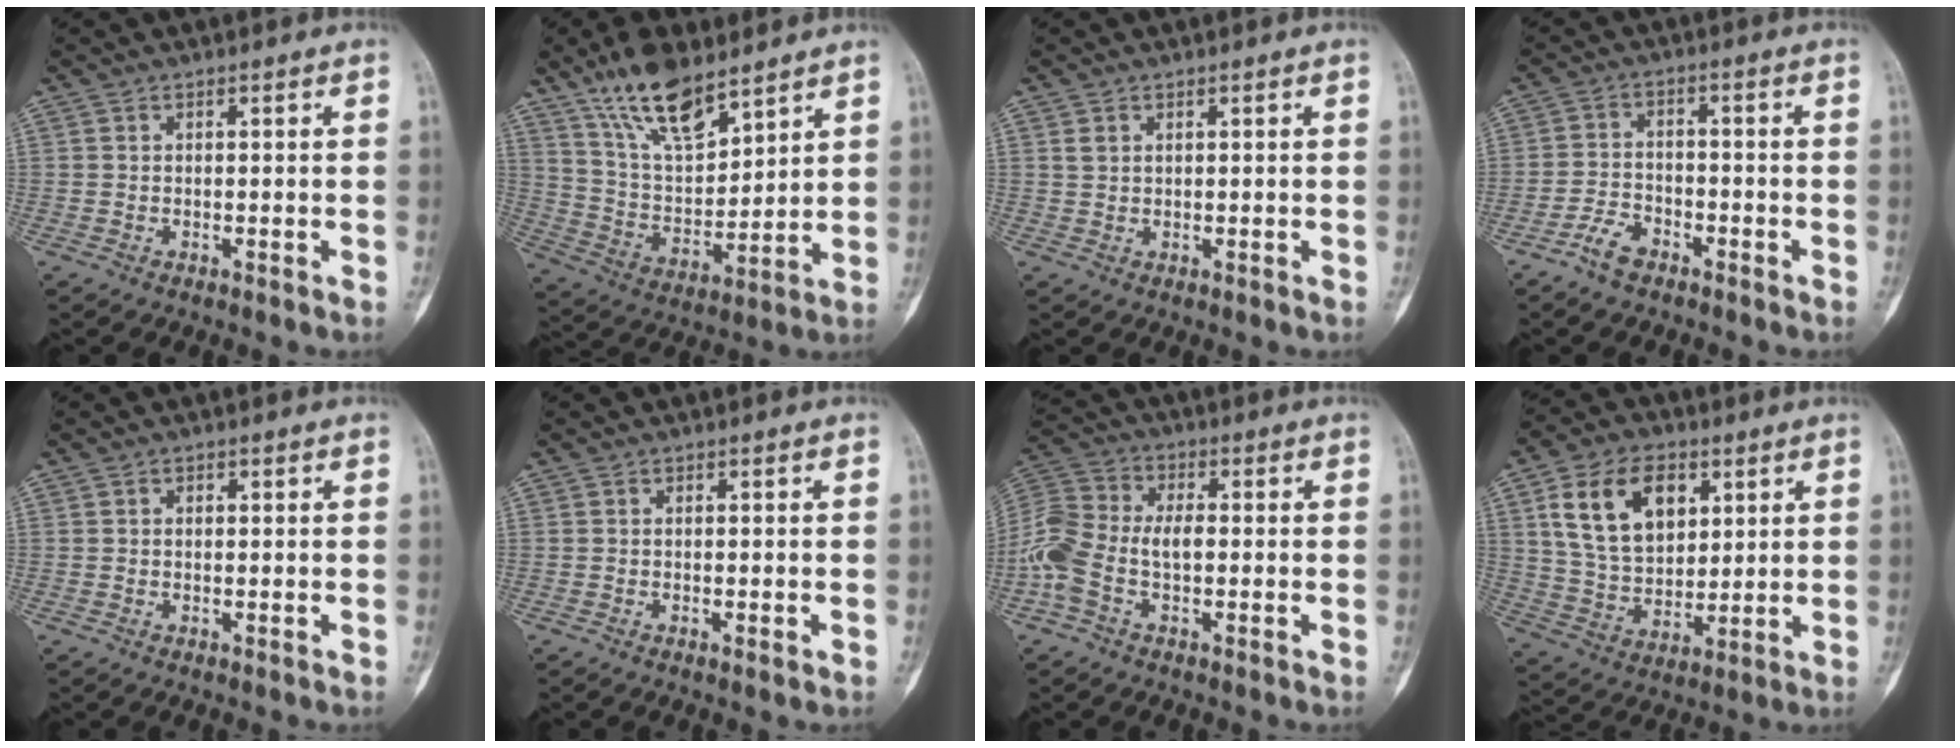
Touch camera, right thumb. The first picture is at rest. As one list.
[{"total": 15.4, "force": [10.8, 5.9, 9.2], "torque": [-0.142, -0.056, 0.212]}, {"total": 1.4, "force": [0.7, 1.0, 0.7], "torque": [-0.010, 0.002, 0.016]}, {"total": 4.7, "force": [-3.5, 2.4, 2.2], "torque": [-0.041, 0.021, -0.066]}, {"total": 0.7, "force": [0.1, 0.6, 0.4], "torque": [-0.005, 0.001, 0.000]}, {"total": 1.2, "force": [-0.4, 0.4, 1.1], "torque": [-0.017, -0.002, -0.006]}, {"total": 11.0, "force": [-2.0, 6.4, 8.7], "torque": [-0.193, 0.032, -0.046]}, {"total": 16.1, "force": [5.9, 10.5, 10.7], "torque": [-0.163, -0.015, 0.117]}]